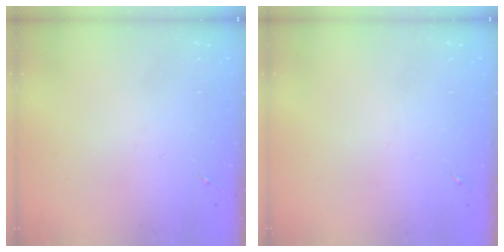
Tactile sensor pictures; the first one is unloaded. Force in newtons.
{"total": 0.0}